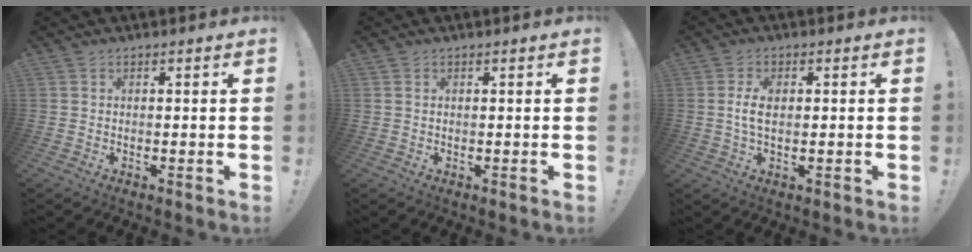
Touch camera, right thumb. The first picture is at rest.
{"total": 0.6, "force": [0.3, 0.3, 0.3], "torque": [-0.006, 0.000, 0.007]}
{"total": 4.7, "force": [-0.1, 2.3, 4.1], "torque": [-0.079, -0.001, -0.007]}